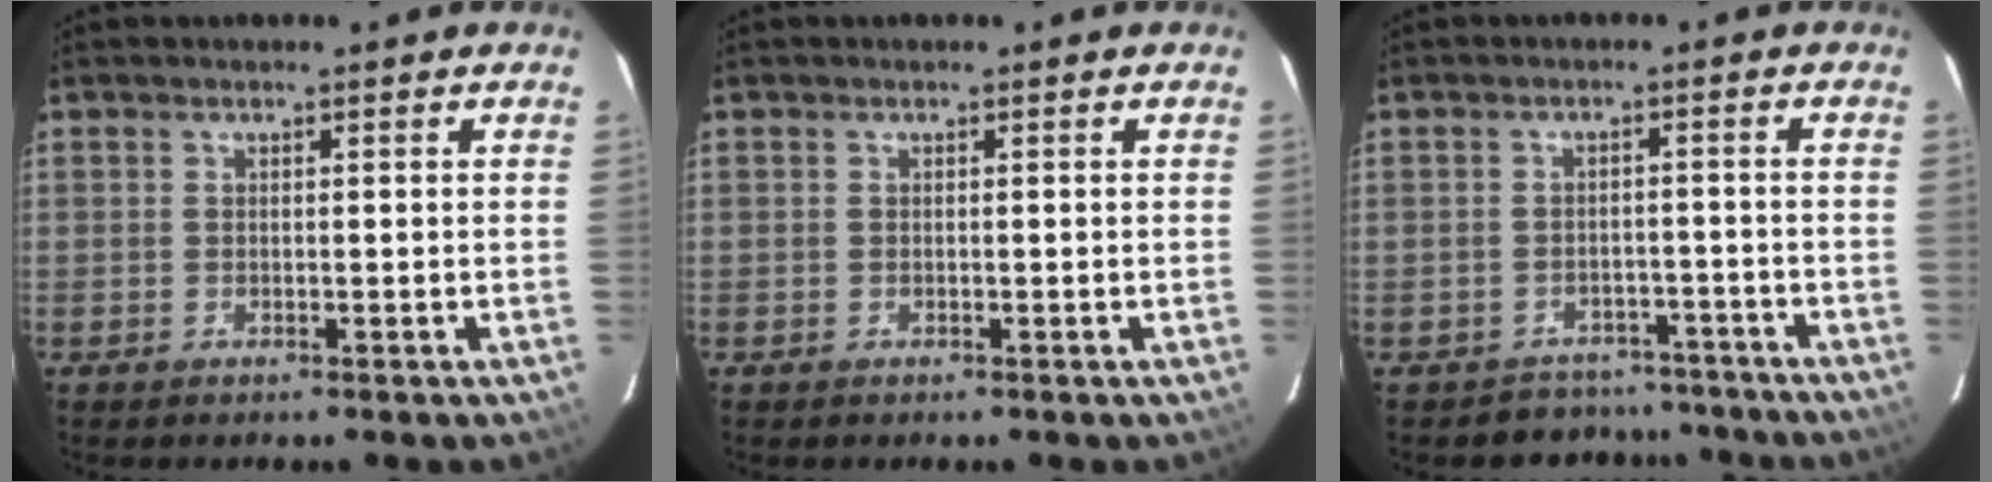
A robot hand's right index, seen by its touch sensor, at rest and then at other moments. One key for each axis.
{"total": 0.0}
{"total": 7.4, "fx": -6.0, "fy": 4.4, "fz": -0.2, "tx": 0.002, "ty": 0.038, "tz": -0.073}